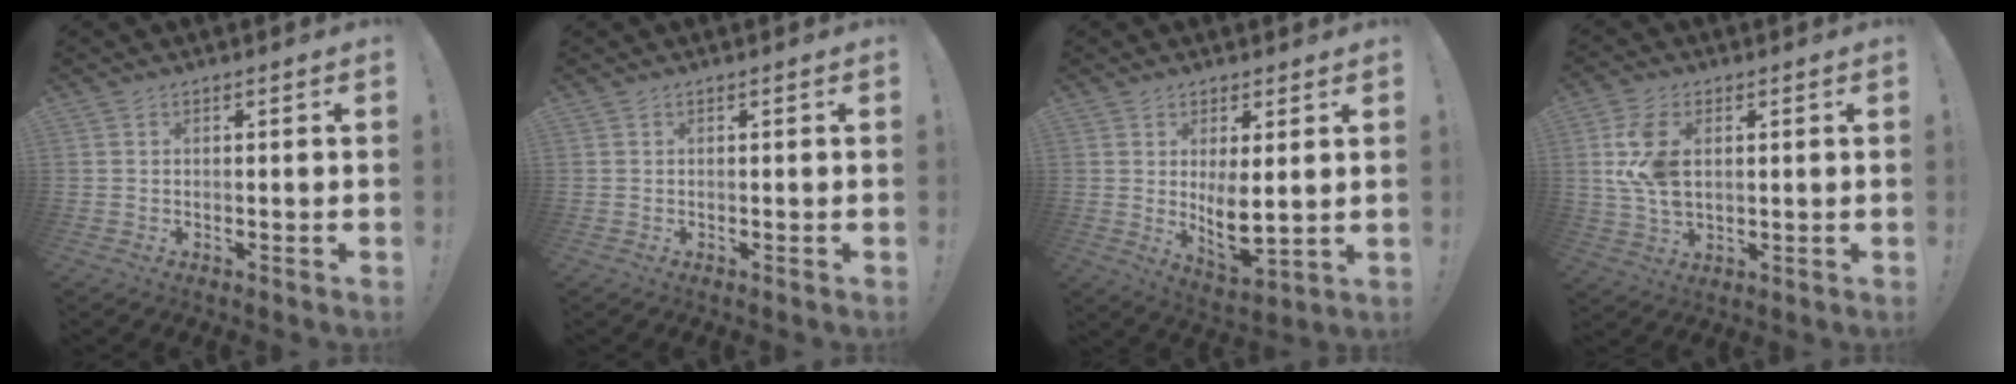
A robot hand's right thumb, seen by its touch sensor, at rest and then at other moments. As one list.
[{"total": 0.0}, {"total": 8.6, "force": [2.0, 3.6, 7.5], "torque": [-0.108, -0.033, 0.040]}, {"total": 10.9, "force": [2.1, 6.9, 8.2], "torque": [-0.159, -0.010, 0.038]}]